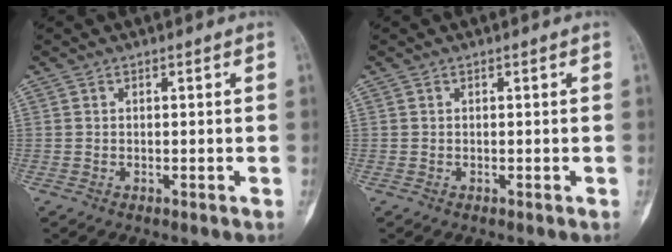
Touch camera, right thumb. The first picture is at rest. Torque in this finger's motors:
{"motor_torque": [0.15, 0.15, -0.07, -0.07, 0.02]}